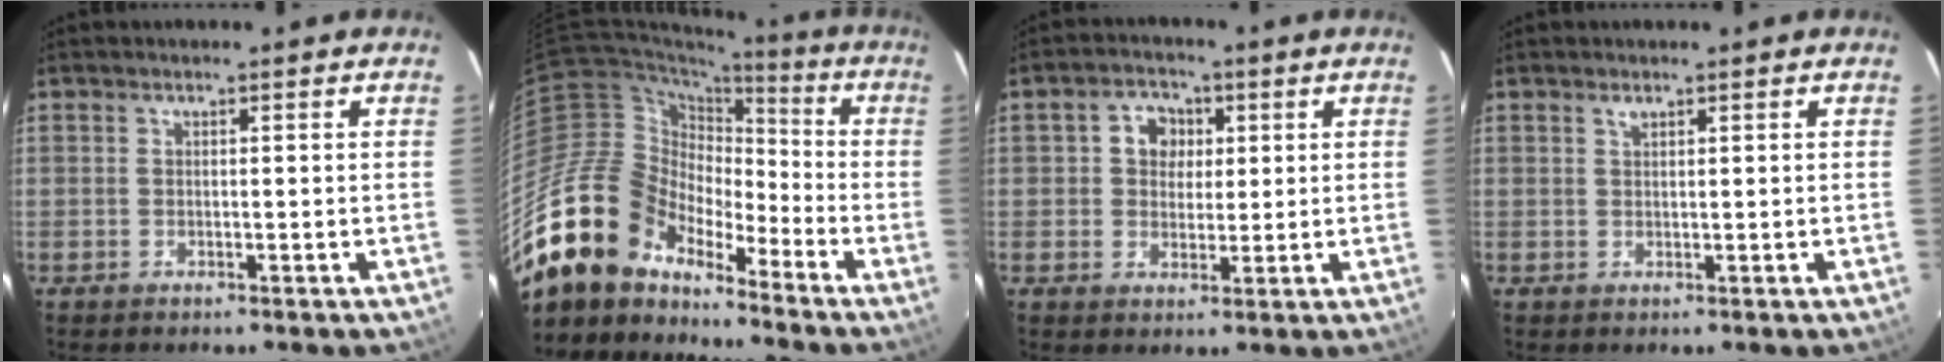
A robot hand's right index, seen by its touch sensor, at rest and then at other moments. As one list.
[{"total": 19.0, "force": [-15.1, 9.5, 6.4], "torque": [-0.127, 0.013, -0.277]}, {"total": 5.5, "force": [1.2, 4.8, 2.4], "torque": [-0.040, 0.018, 0.019]}, {"total": 0.8, "force": [0.6, 0.3, 0.4], "torque": [-0.007, 0.002, 0.011]}]